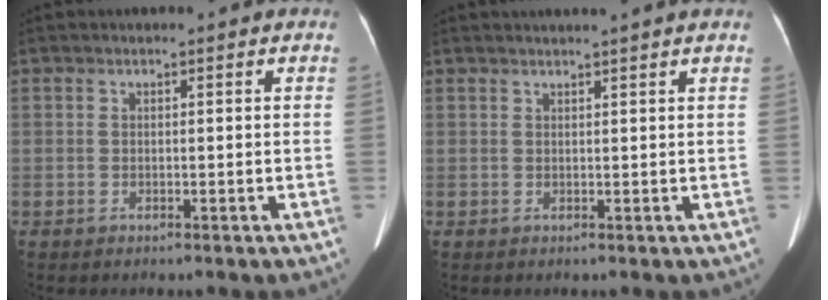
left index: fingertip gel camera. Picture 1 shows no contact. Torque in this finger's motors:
{"motor_torque": [0.26, -0.58, 0.02, 0.06]}